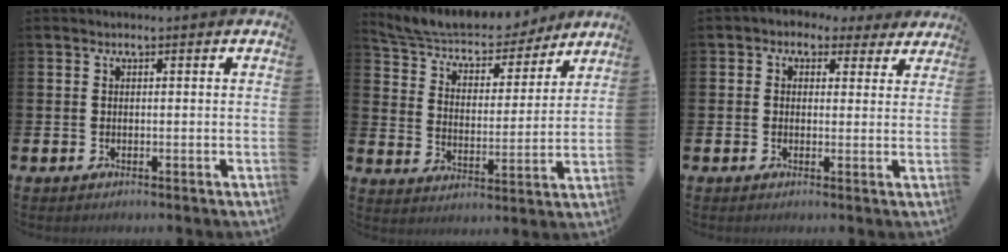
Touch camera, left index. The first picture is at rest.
{"total": 7.6, "force": [7.3, 2.0, 1.4], "torque": [-0.061, -0.056, 0.127]}
{"total": 2.5, "force": [1.5, 1.9, 0.3], "torque": [-0.009, -0.008, 0.020]}